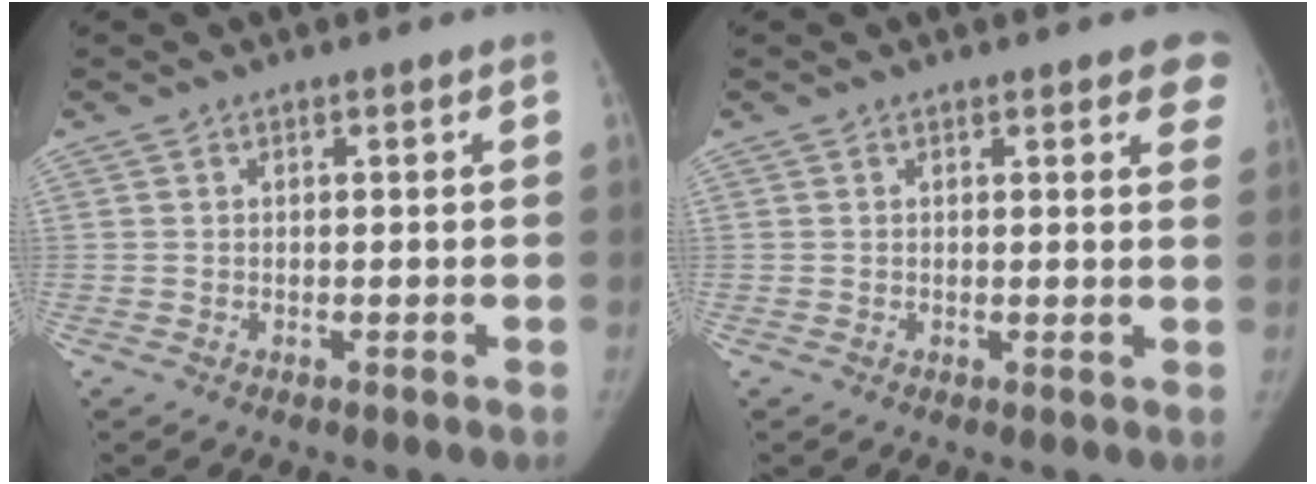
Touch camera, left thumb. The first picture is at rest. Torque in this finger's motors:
{"motor_torque": [0.16, -0.12, 0.49, -0.48, 0.07]}